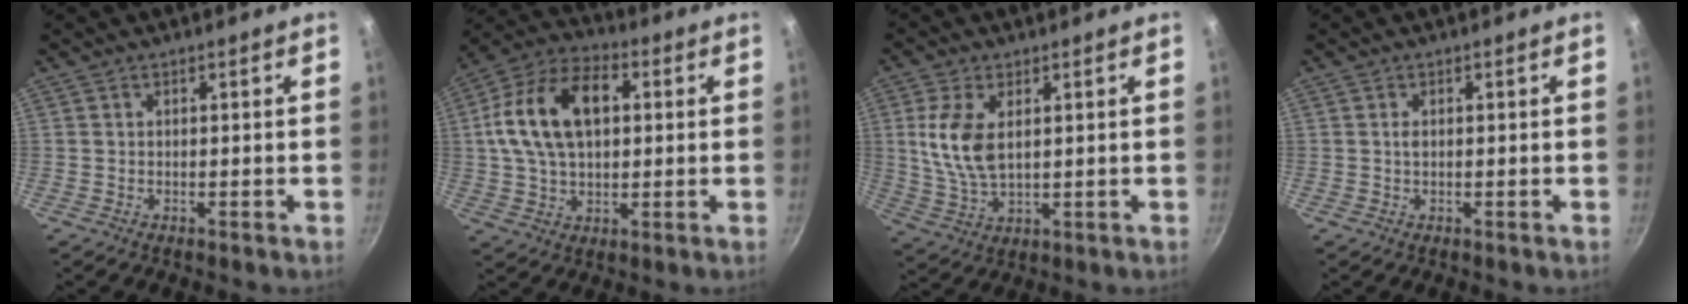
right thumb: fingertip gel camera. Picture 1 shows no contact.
{"total": 17.0, "force": [2.9, 10.7, 12.9], "torque": [-0.214, 0.024, 0.038]}
{"total": 9.3, "force": [2.0, 5.0, 7.5], "torque": [-0.155, -0.013, 0.046]}
{"total": 0.8, "force": [0.1, 0.4, 0.6], "torque": [-0.012, 0.000, 0.001]}